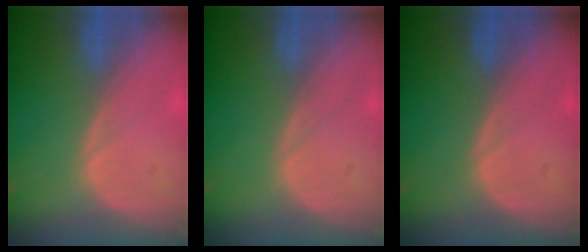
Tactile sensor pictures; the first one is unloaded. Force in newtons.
{"total": 0.0}
{"total": 0.0}